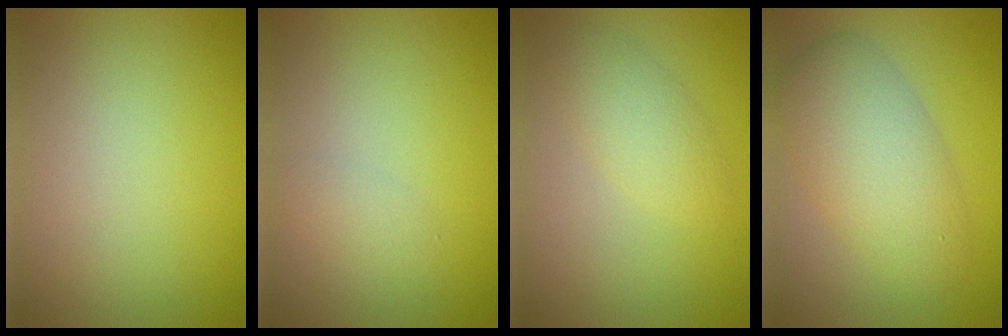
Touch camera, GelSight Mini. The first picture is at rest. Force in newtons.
{"total": 1.0, "press": 1.0, "slide": 0.1}
{"total": 2.6, "press": 2.6, "slide": 0.2}
{"total": 5.9, "press": 5.9, "slide": 0.0}